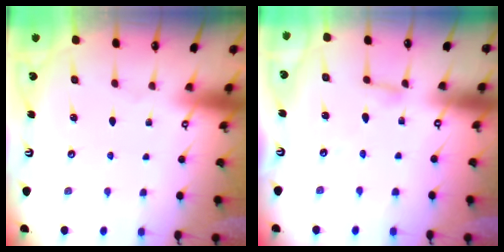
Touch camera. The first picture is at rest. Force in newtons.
{"total": 2.4, "press": 2.4, "slide": 0.1}